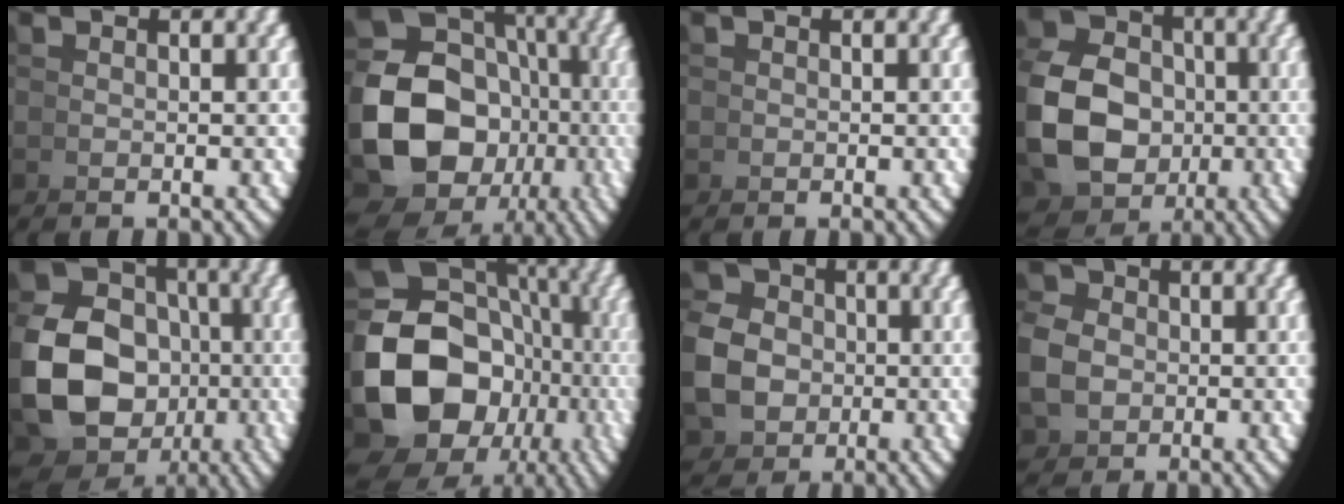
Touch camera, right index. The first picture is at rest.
{"total": 15.1, "force": [-2.1, 12.4, 8.4], "torque": [-0.198, -0.070, -0.014]}
{"total": 0.0}
{"total": 11.0, "force": [-1.0, 9.5, 5.3], "torque": [-0.121, -0.041, -0.008]}
{"total": 14.9, "force": [-1.7, 13.0, 7.2], "torque": [-0.163, -0.059, -0.017]}
{"total": 18.5, "force": [-2.6, 14.5, 11.2], "torque": [-0.237, -0.070, -0.022]}
{"total": 8.9, "force": [-0.4, 8.1, 3.8], "torque": [-0.076, -0.022, -0.002]}
{"total": 5.1, "force": [0.3, 4.5, 2.4], "torque": [-0.049, -0.007, 0.010]}